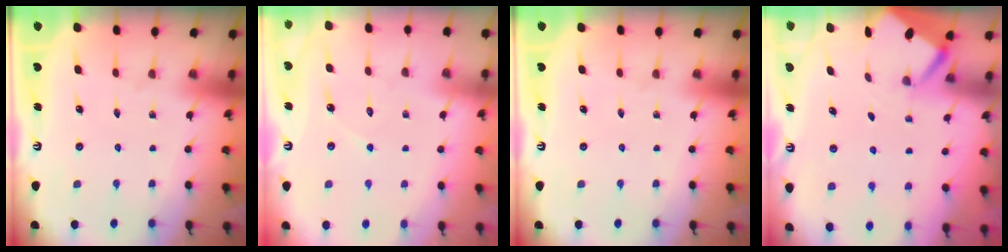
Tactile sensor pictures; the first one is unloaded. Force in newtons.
{"total": 4.9, "press": 4.9, "slide": 0.4}
{"total": 0.0}
{"total": 2.5, "press": 2.5, "slide": 0.0}